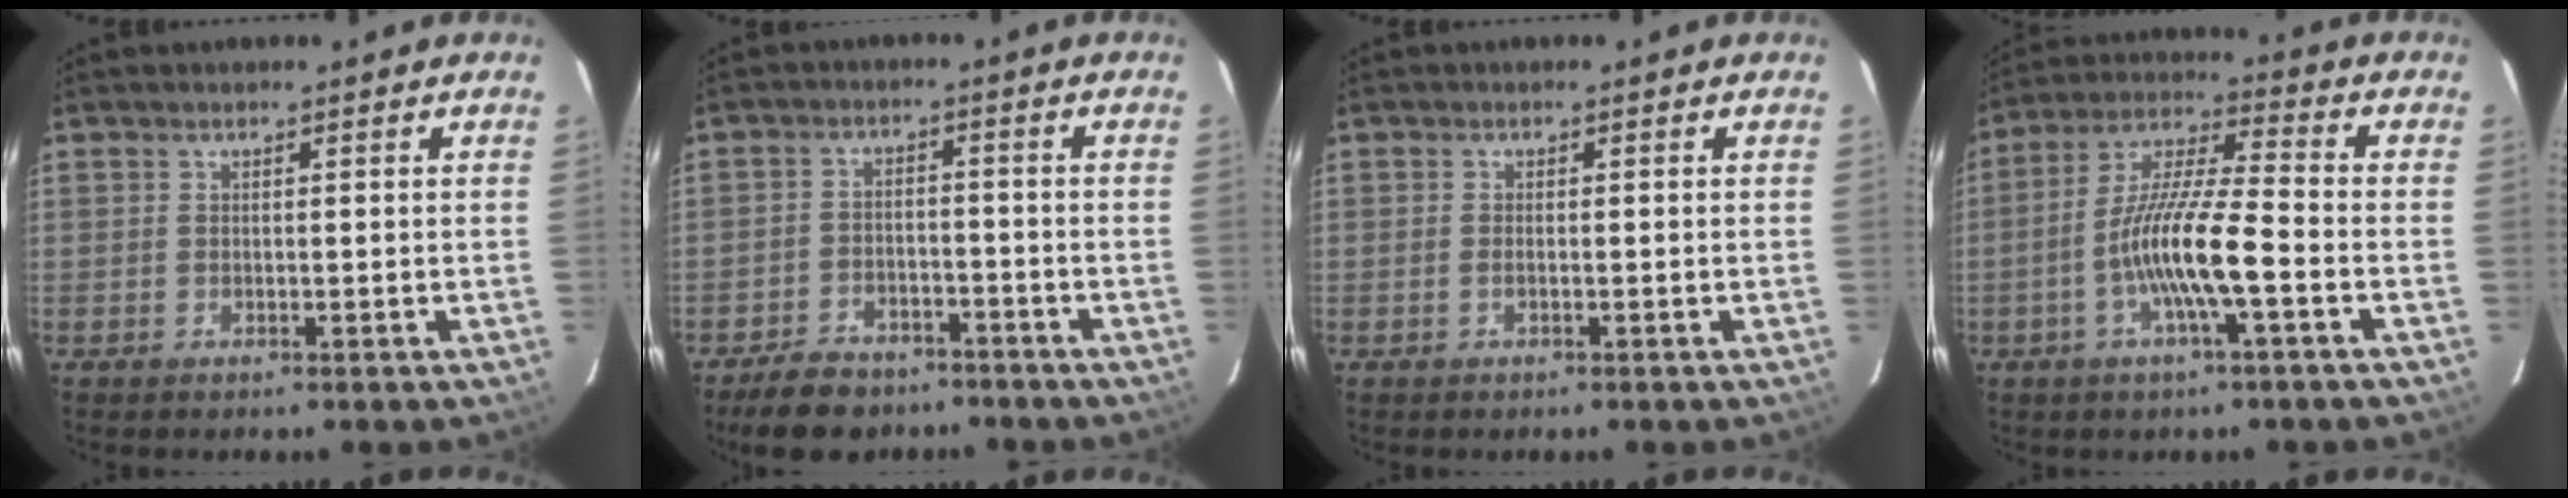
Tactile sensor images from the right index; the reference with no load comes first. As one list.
[{"total": 9.6, "force": [-7.6, 4.7, 3.5], "torque": [-0.091, 0.011, -0.114]}, {"total": 0.9, "force": [-0.3, 0.3, 0.8], "torque": [-0.018, 0.000, -0.006]}, {"total": 12.3, "force": [-4.2, 1.2, 11.5], "torque": [-0.231, 0.002, -0.085]}]